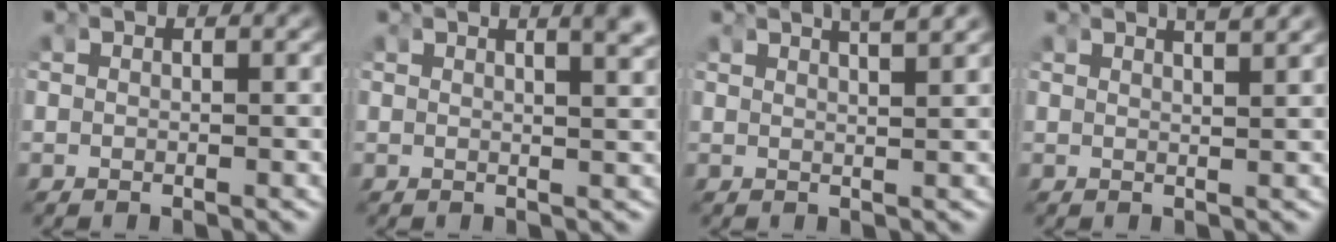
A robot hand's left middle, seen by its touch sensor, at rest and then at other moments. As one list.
[{"total": 3.7, "force": [2.2, 0.4, 3.0], "torque": [-0.029, 0.003, 0.035]}, {"total": 3.8, "force": [3.0, 0.0, 2.3], "torque": [-0.030, 0.003, 0.053]}, {"total": 2.4, "force": [2.0, -0.7, 1.2], "torque": [-0.014, -0.005, 0.039]}]